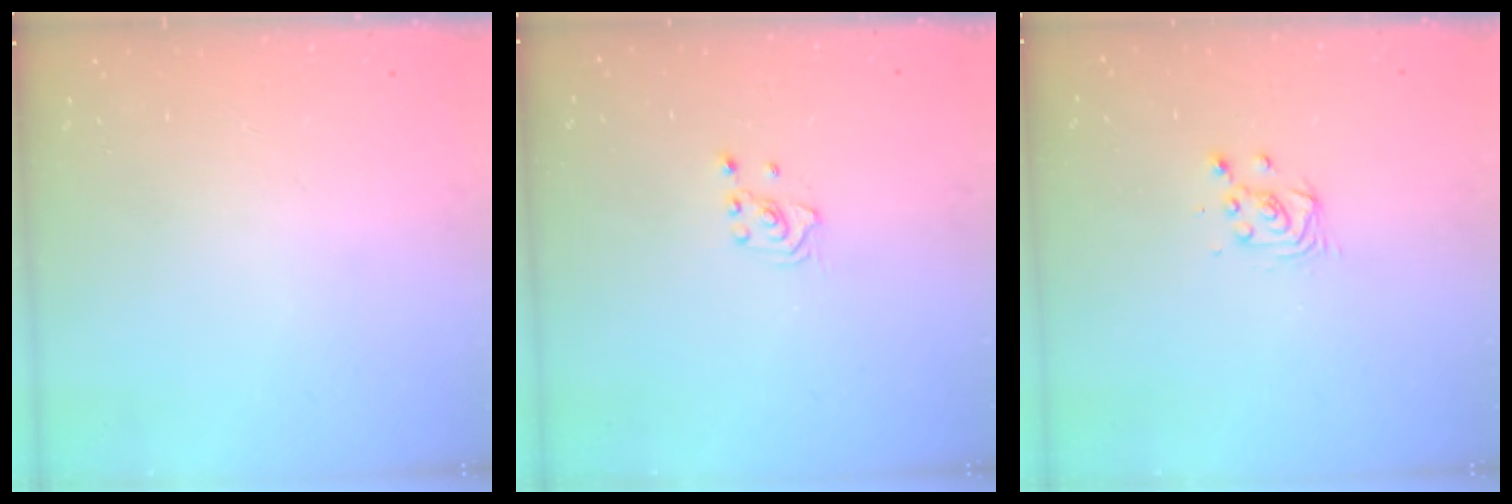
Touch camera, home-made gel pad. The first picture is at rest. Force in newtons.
{"total": 1.6, "press": 1.5, "slide": 0.2}
{"total": 3.7, "press": 3.7, "slide": 0.3}